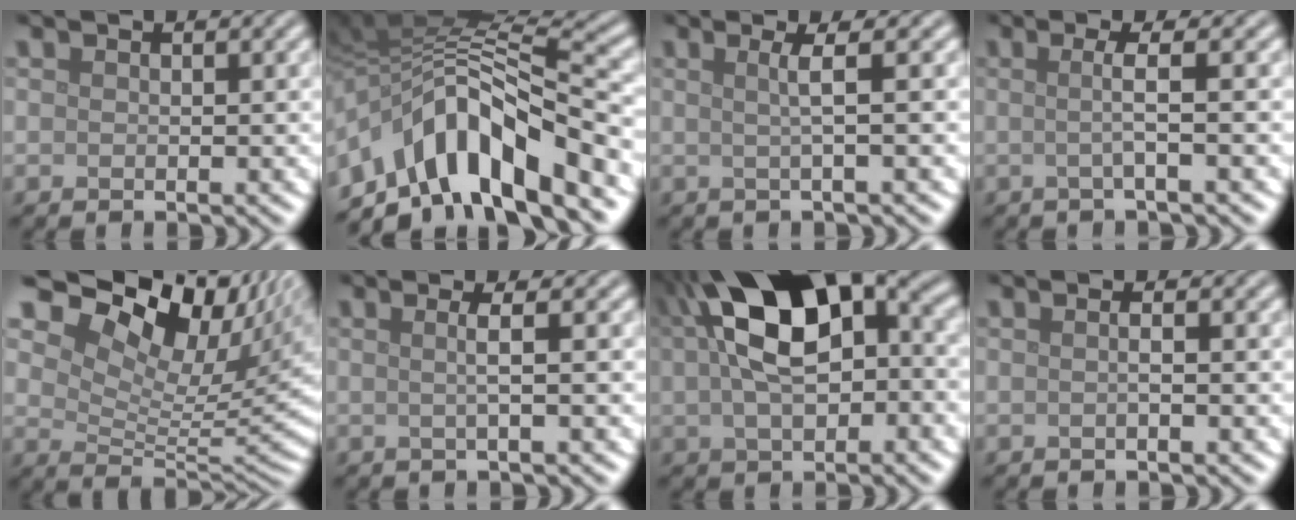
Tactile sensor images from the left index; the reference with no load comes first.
{"total": 10.6, "force": [-5.5, 4.0, 8.1], "torque": [-0.122, 0.011, -0.097]}
{"total": 2.4, "force": [0.3, 0.5, 2.3], "torque": [-0.038, 0.006, -0.003]}
{"total": 2.5, "force": [0.0, 0.5, 2.4], "torque": [-0.041, 0.000, -0.011]}
{"total": 13.5, "force": [7.8, 7.1, 8.4], "torque": [-0.146, 0.026, 0.140]}
{"total": 2.1, "force": [0.1, 0.5, 2.0], "torque": [-0.030, 0.003, -0.008]}
{"total": 12.1, "force": [2.4, 6.3, 10.1], "torque": [-0.172, 0.022, 0.033]}
{"total": 1.1, "force": [-0.1, 0.3, 1.1], "torque": [-0.012, -0.001, -0.007]}